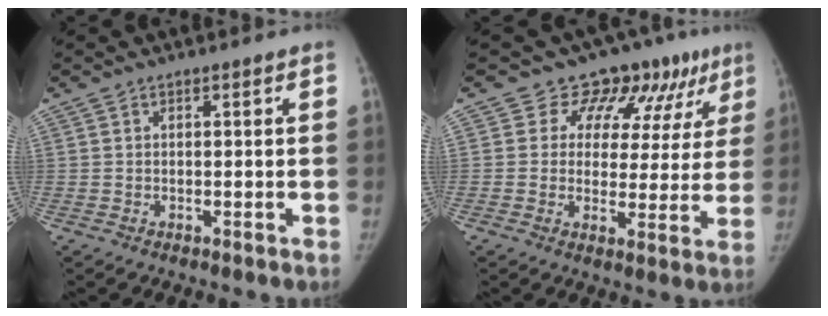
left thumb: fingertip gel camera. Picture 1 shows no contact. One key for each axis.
{"total": 12.0, "fx": 8.4, "fy": 7.6, "fz": 4.0, "tx": -0.001, "ty": -0.034, "tz": 0.086}